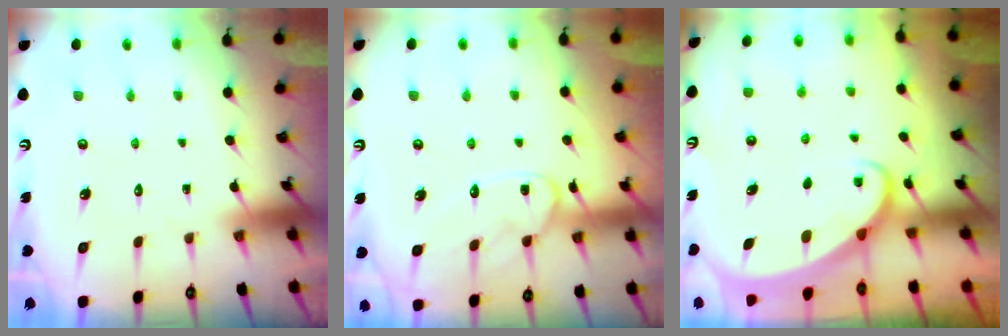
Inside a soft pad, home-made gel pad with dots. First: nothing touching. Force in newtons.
{"total": 11.5, "press": 11.5, "slide": 1.0}
{"total": 1.8, "press": 1.8, "slide": 0.1}